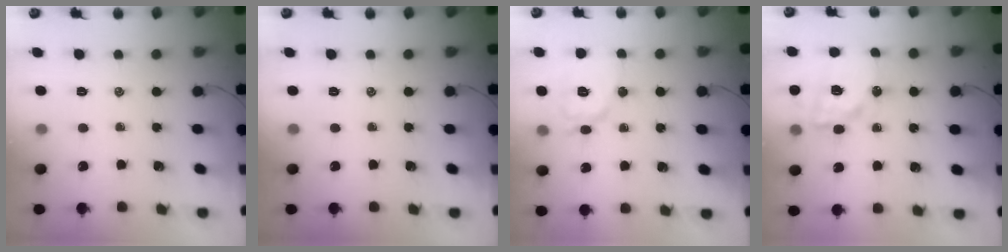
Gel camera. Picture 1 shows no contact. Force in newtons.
{"total": 0.0}
{"total": 11.7, "press": 11.7, "slide": 0.6}
{"total": 16.5, "press": 16.1, "slide": 3.5}